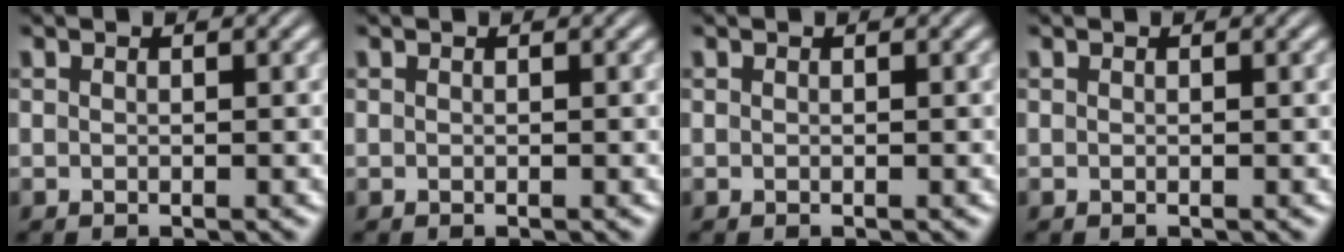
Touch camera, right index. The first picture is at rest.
{"total": 0.0}
{"total": 0.0}
{"total": 0.0}